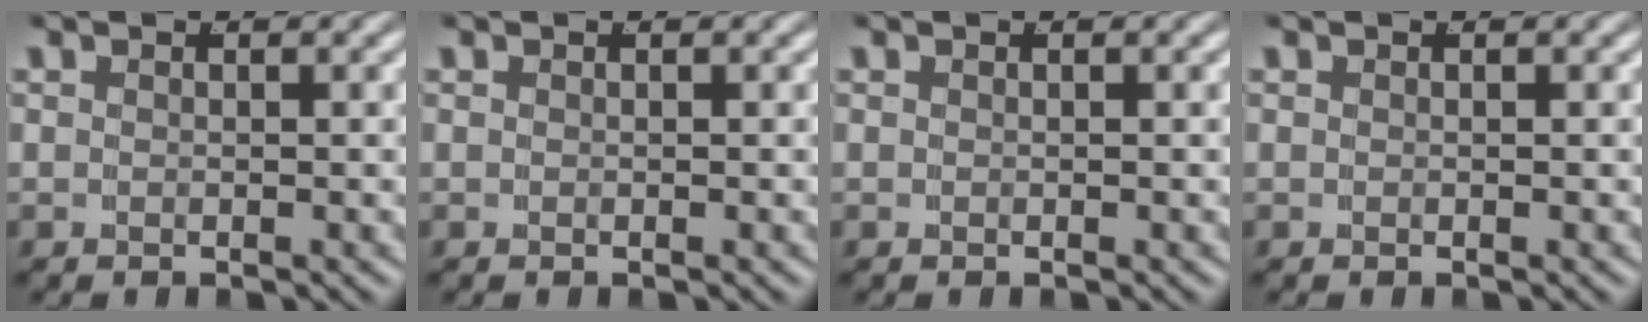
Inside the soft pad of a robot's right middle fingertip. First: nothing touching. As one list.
[{"total": 0.0}, {"total": 0.0}, {"total": 0.0}]